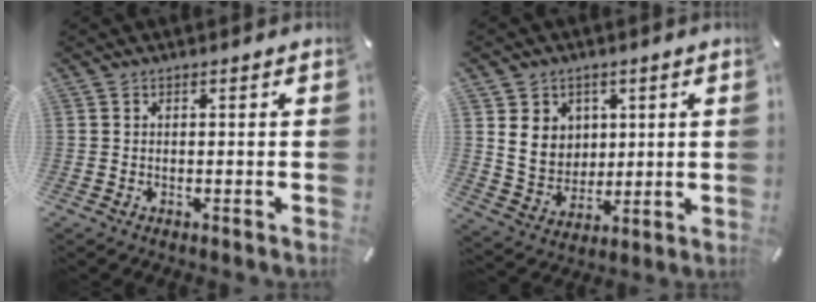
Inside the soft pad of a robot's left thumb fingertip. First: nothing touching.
{"total": 8.6, "force": [3.1, 7.8, 1.8], "torque": [-0.034, -0.010, 0.061]}